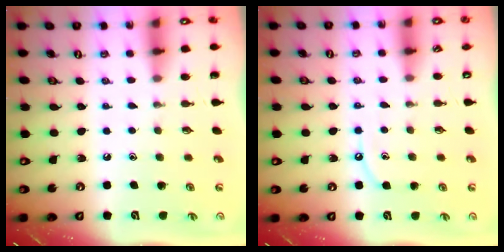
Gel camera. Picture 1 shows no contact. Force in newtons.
{"total": 5.6, "press": 5.6, "slide": 0.5}